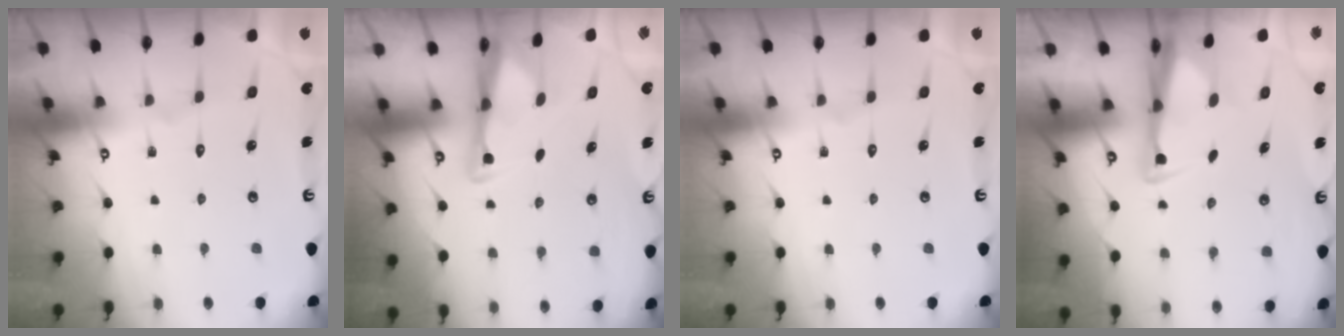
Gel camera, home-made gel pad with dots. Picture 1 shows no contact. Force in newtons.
{"total": 2.9, "press": 2.9, "slide": 0.1}
{"total": 0.0}
{"total": 3.0, "press": 2.8, "slide": 0.9}